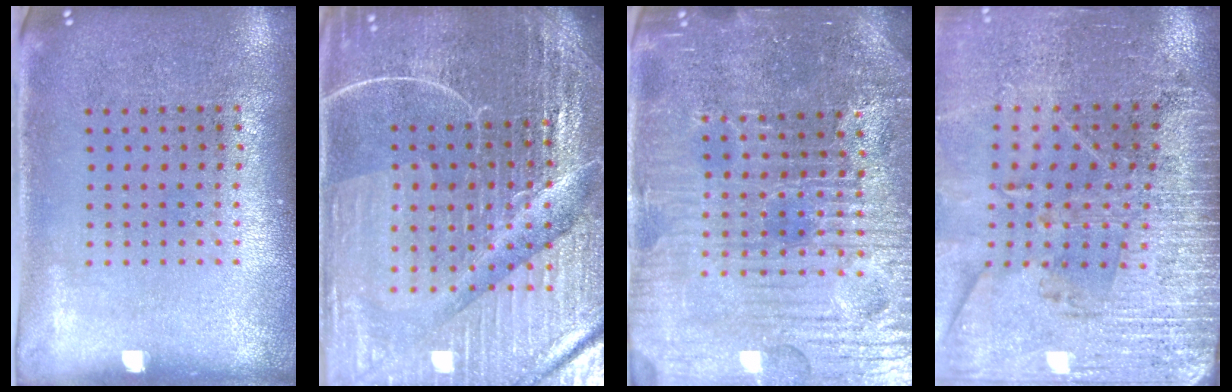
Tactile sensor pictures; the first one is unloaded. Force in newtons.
{"total": 6.3, "press": 5.6, "slide": 2.8}
{"total": 5.5, "press": 5.2, "slide": 1.8}
{"total": 3.0, "press": 3.0, "slide": 0.5}